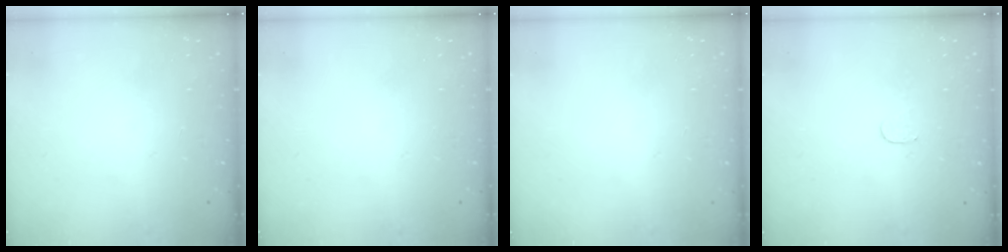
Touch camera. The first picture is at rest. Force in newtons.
{"total": 0.0}
{"total": 0.6, "press": 0.6, "slide": 0.2}
{"total": 2.8, "press": 2.8, "slide": 0.2}